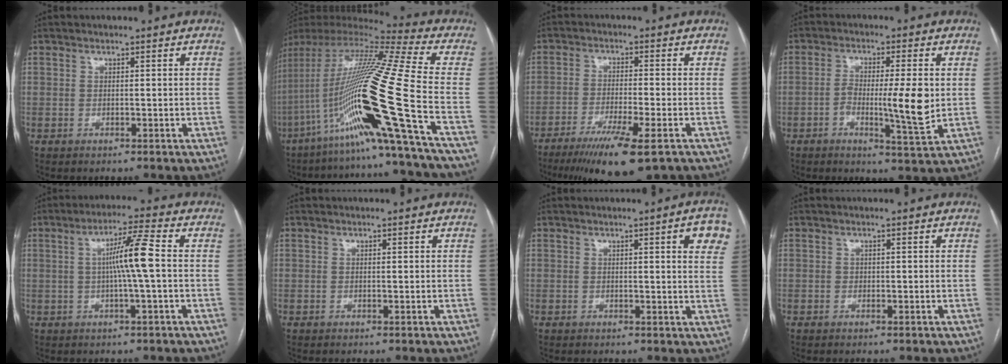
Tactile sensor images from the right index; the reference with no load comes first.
{"total": 26.0, "force": [-9.3, -1.8, 24.2], "torque": [-0.454, -0.026, -0.180]}
{"total": 11.3, "force": [-7.4, 0.7, 8.5], "torque": [-0.137, -0.029, -0.114]}
{"total": 8.2, "force": [-0.7, 0.9, 8.1], "torque": [-0.134, -0.003, -0.011]}
{"total": 7.1, "force": [0.2, -0.6, 7.0], "torque": [-0.123, 0.009, 0.002]}
{"total": 0.0}
{"total": 5.7, "force": [2.5, 0.5, 5.1], "torque": [-0.050, -0.007, 0.020]}
{"total": 0.0}